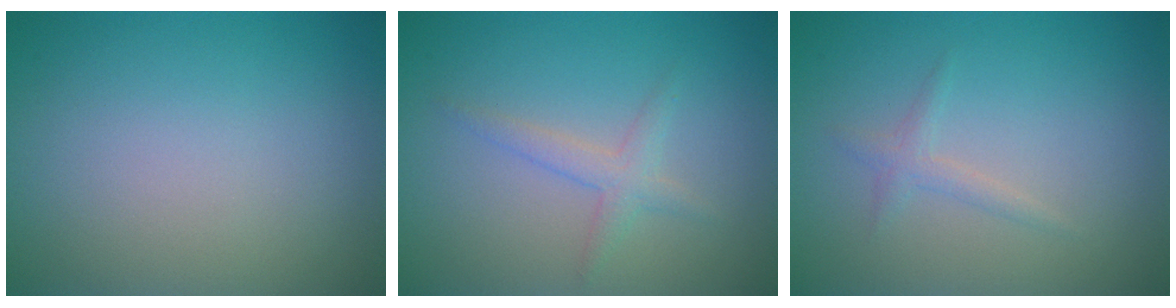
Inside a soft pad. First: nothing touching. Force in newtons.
{"total": 1.8, "press": 1.8, "slide": 0.0}
{"total": 1.1, "press": 1.1, "slide": 0.0}